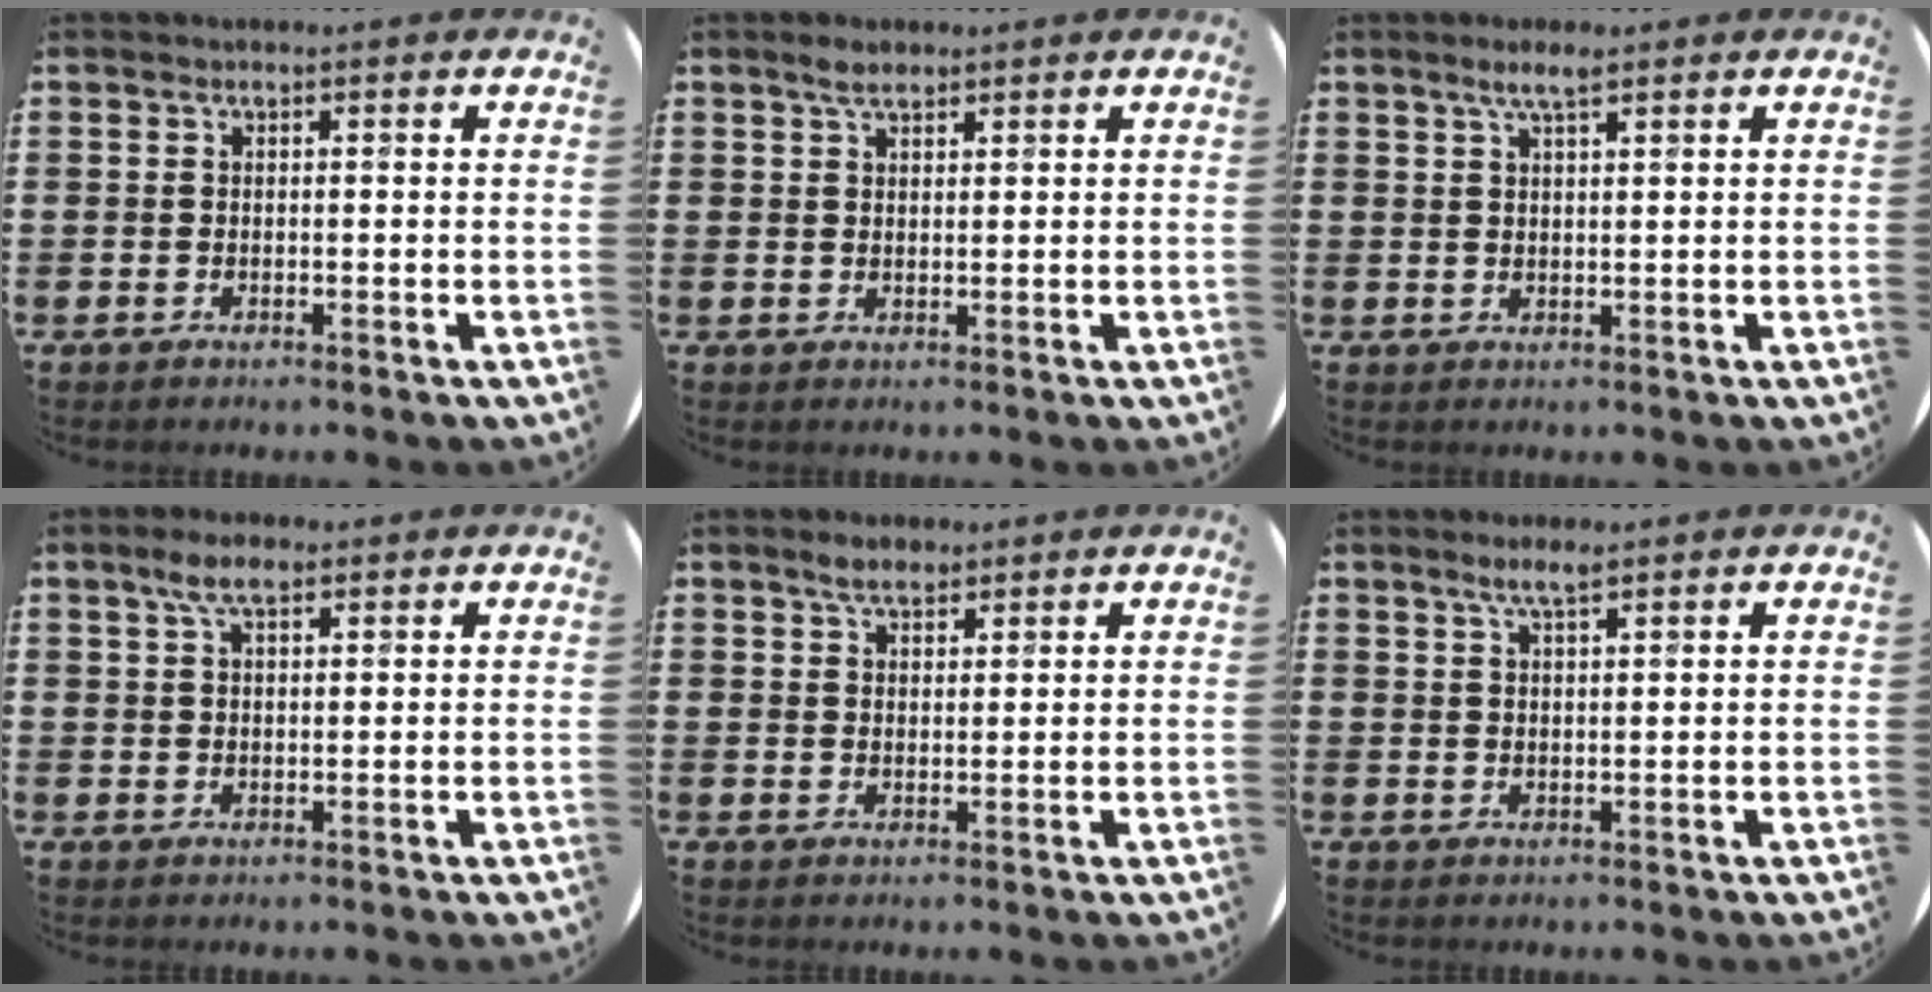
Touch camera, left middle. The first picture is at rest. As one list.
[{"total": 2.3, "force": [1.8, 0.9, 1.1], "torque": [-0.024, 0.005, 0.032]}, {"total": 3.0, "force": [2.1, 0.4, 2.1], "torque": [-0.044, 0.005, 0.037]}, {"total": 3.8, "force": [2.5, 1.4, 2.5], "torque": [-0.047, 0.004, 0.042]}, {"total": 2.8, "force": [2.2, 1.1, 1.1], "torque": [-0.016, 0.002, 0.040]}, {"total": 2.8, "force": [2.1, 0.4, 1.8], "torque": [-0.038, 0.004, 0.038]}]